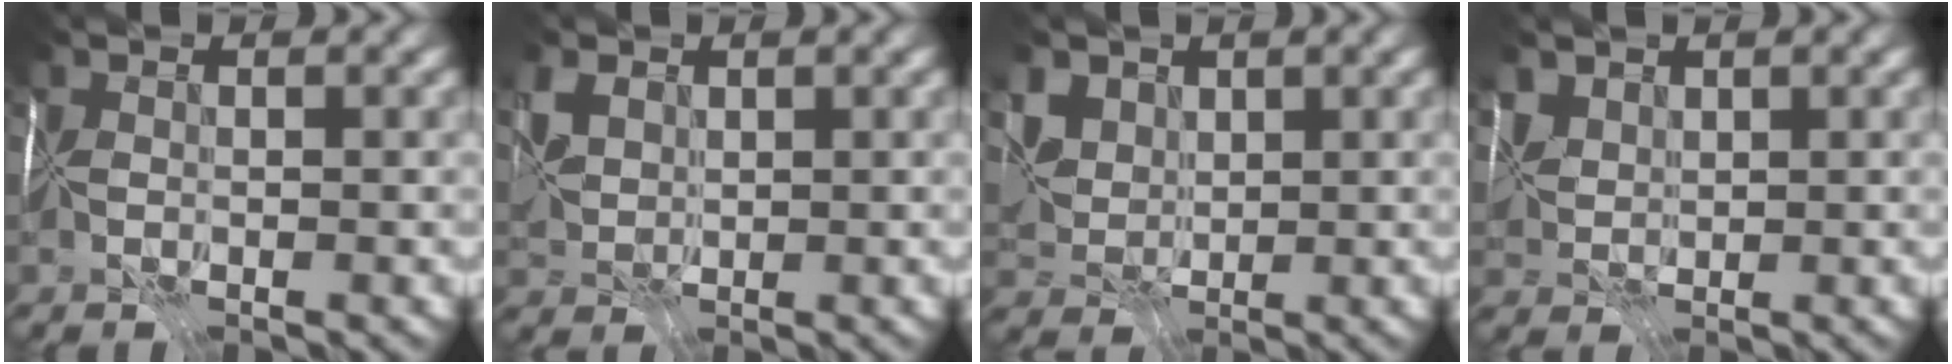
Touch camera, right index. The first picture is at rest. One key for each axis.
{"total": 2.1, "fx": 1.3, "fy": 1.2, "fz": 1.0, "tx": -0.022, "ty": 0.000, "tz": 0.025}
{"total": 3.8, "fx": 2.4, "fy": 2.4, "fz": 1.7, "tx": -0.050, "ty": 0.007, "tz": 0.050}
{"total": 2.0, "fx": 1.8, "fy": 0.7, "fz": 0.4, "tx": -0.011, "ty": 0.001, "tz": 0.037}